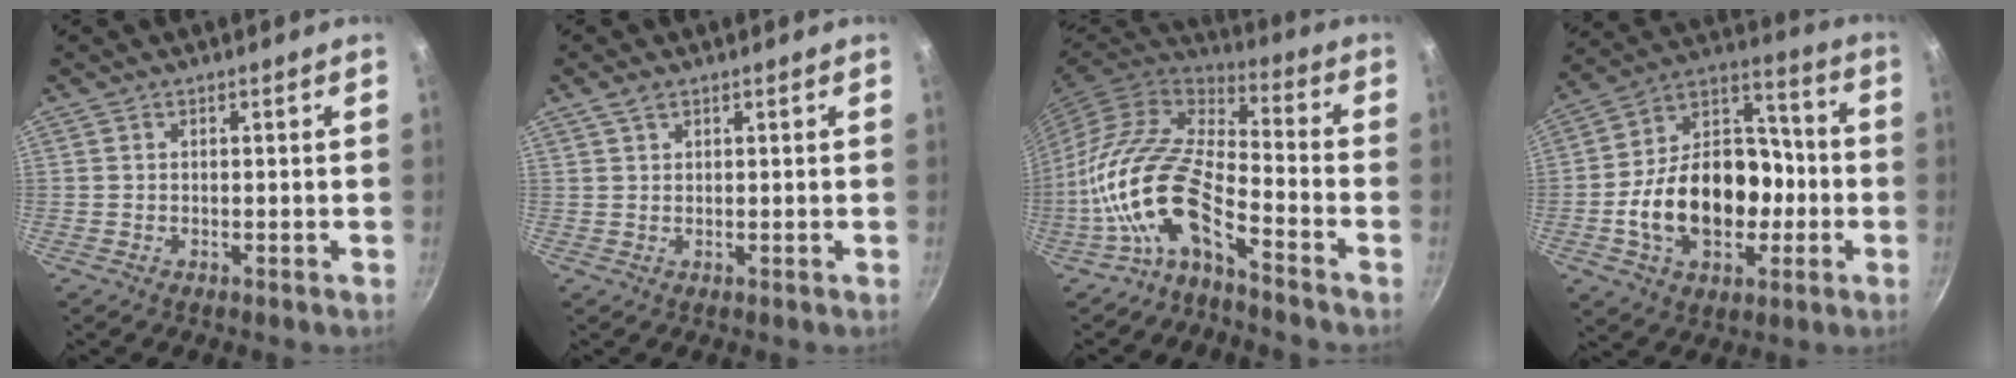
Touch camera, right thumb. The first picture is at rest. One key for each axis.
{"total": 2.1, "fx": 1.4, "fy": 1.0, "fz": 1.2, "tx": -0.020, "ty": -0.002, "tz": 0.027}
{"total": 15.3, "fx": -7.8, "fy": 6.1, "fz": 11.7, "tx": -0.224, "ty": 0.066, "tz": -0.175}
{"total": 22.3, "fx": -4.4, "fy": 15.5, "fz": 15.4, "tx": -0.222, "ty": 0.057, "tz": -0.073}